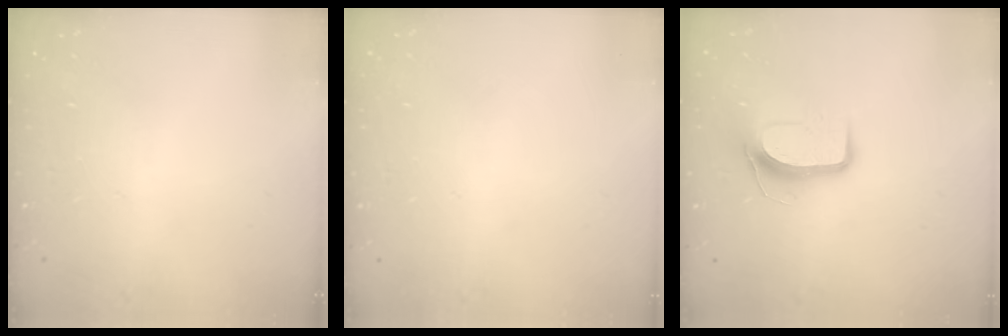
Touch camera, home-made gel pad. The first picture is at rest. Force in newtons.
{"total": 0.0}
{"total": 9.2, "press": 9.1, "slide": 0.9}